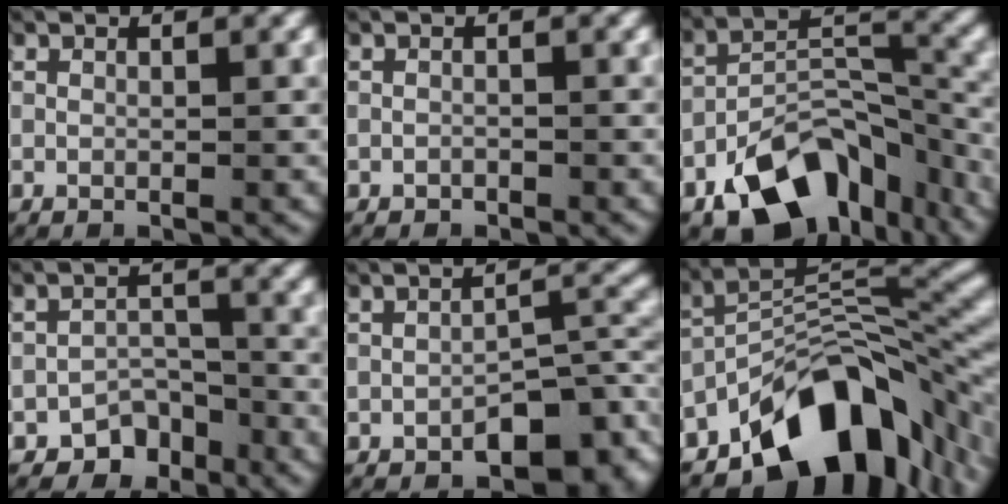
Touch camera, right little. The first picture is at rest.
{"total": 0.6, "force": [-0.5, 0.1, -0.3], "torque": [-0.001, -0.003, -0.006]}
{"total": 8.3, "force": [-5.7, 3.8, 4.7], "torque": [-0.066, 0.004, -0.095]}
{"total": 5.0, "force": [-4.0, 3.0, 0.4], "torque": [-0.005, -0.011, -0.070]}
{"total": 3.9, "force": [-2.6, 1.5, 2.6], "torque": [-0.032, 0.004, -0.034]}
{"total": 12.3, "force": [-6.4, 5.9, 8.7], "torque": [-0.120, -0.001, -0.089]}